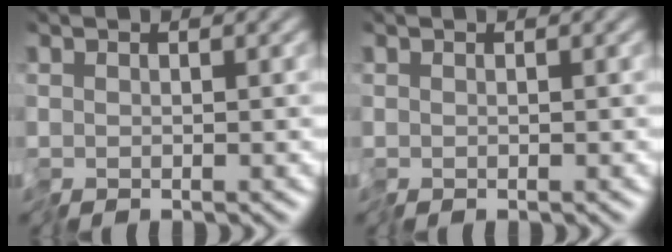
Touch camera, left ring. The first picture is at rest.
{"total": 0.0}